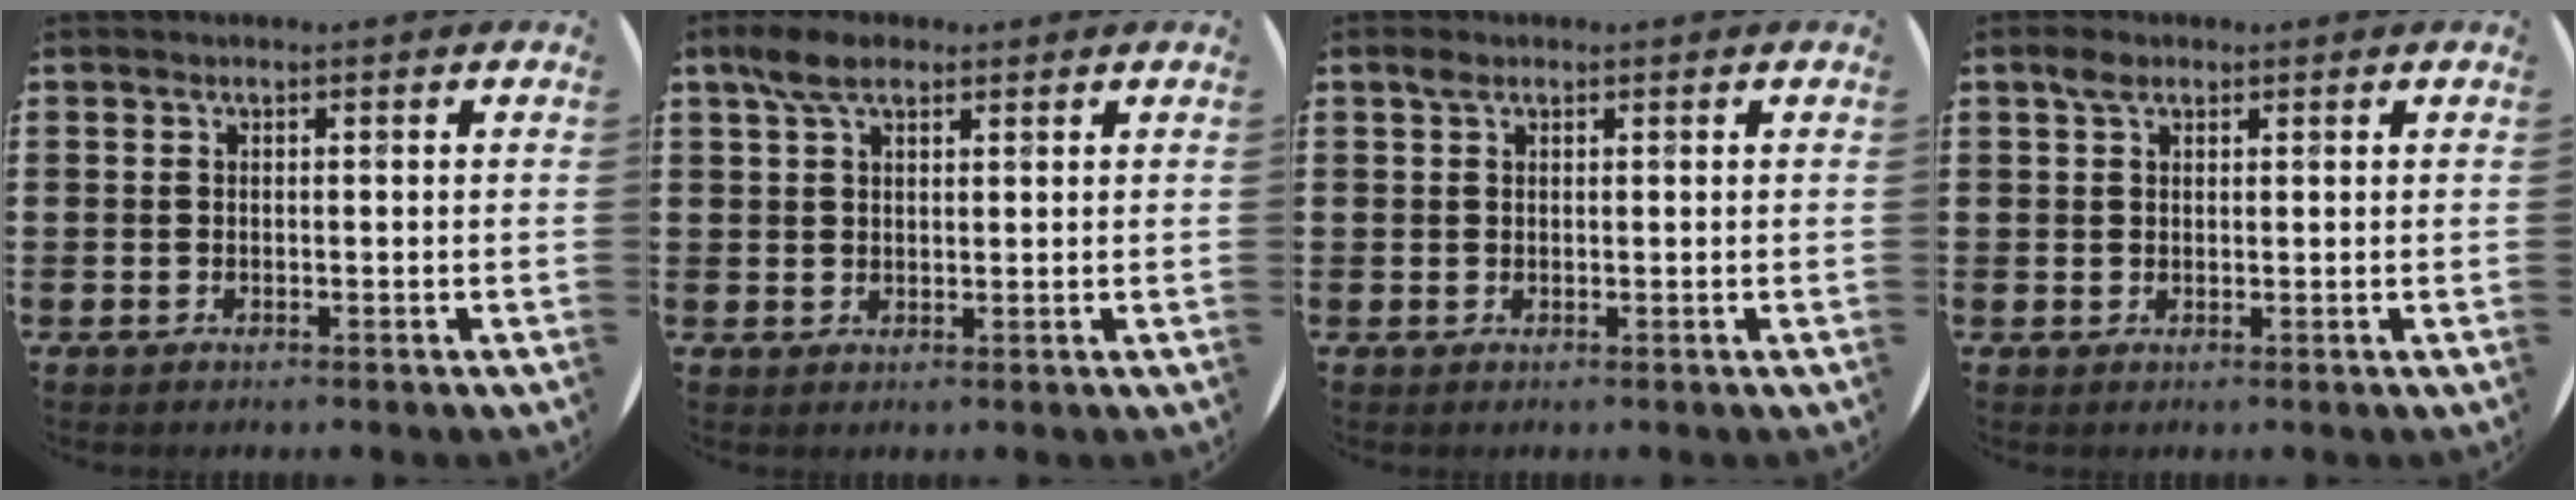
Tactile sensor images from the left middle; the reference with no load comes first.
{"total": 4.6, "force": [3.2, 2.2, 2.5], "torque": [-0.048, 0.005, 0.057]}
{"total": 1.1, "force": [0.7, 0.7, 0.5], "torque": [-0.004, 0.002, 0.011]}
{"total": 2.1, "force": [1.4, 1.2, 1.1], "torque": [-0.016, 0.003, 0.024]}